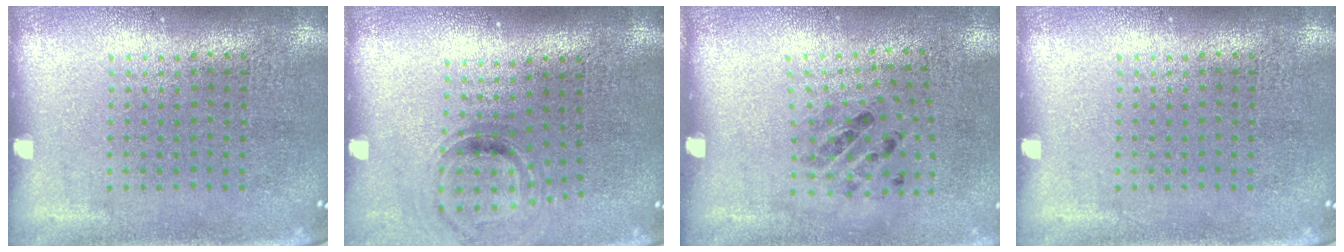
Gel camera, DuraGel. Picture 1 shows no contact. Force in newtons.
{"total": 1.0, "press": 0.9, "slide": 0.4}
{"total": 1.3, "press": 0.8, "slide": 1.1}
{"total": 0.0}